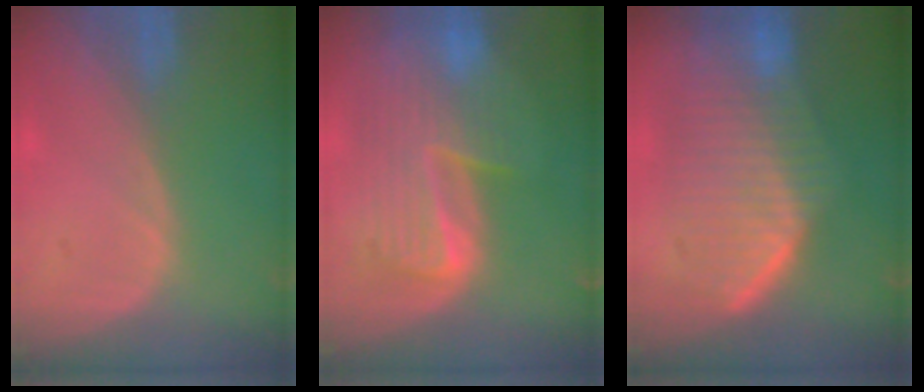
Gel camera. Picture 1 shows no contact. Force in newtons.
{"total": 9.8, "press": 8.4, "slide": 5.0}
{"total": 9.5, "press": 9.1, "slide": 3.0}